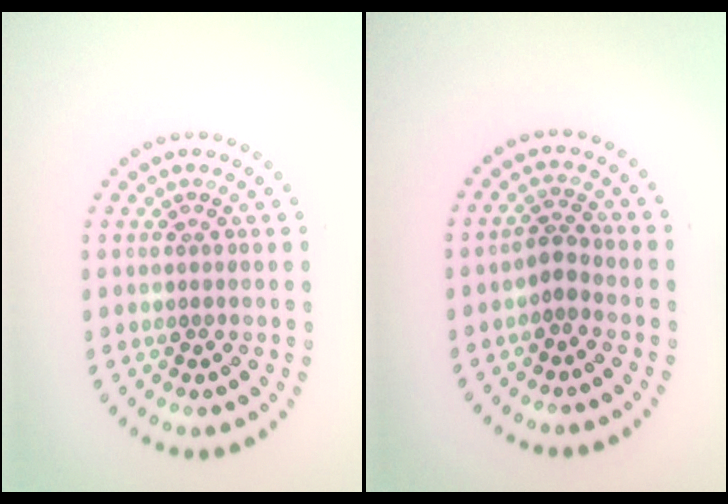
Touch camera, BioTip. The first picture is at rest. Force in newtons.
{"total": 1.6, "press": 1.3, "slide": 1.0}